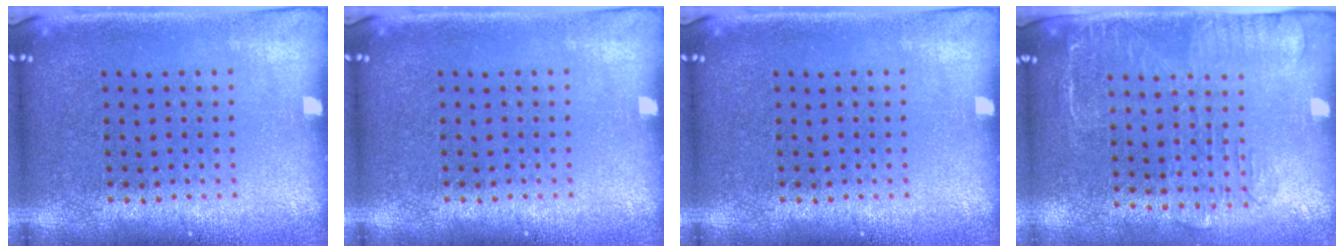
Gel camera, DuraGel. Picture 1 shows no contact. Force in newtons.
{"total": 0.0}
{"total": 0.0}
{"total": 1.8, "press": 1.5, "slide": 0.9}